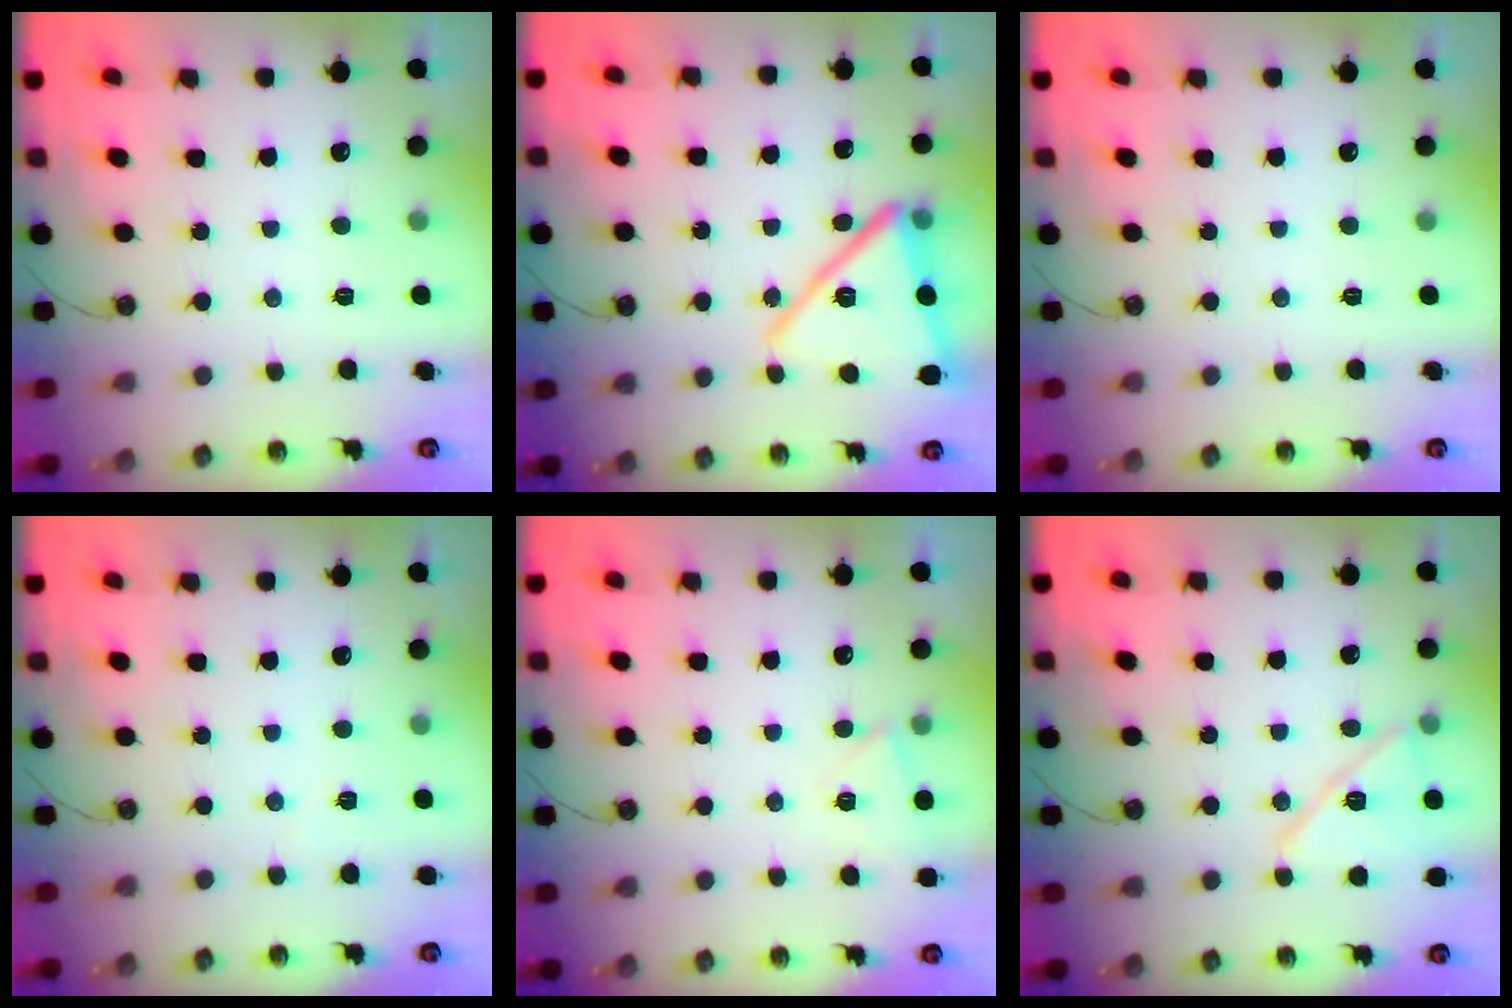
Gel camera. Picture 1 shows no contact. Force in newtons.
{"total": 17.5, "press": 16.8, "slide": 5.1}
{"total": 0.0}
{"total": 1.6, "press": 1.4, "slide": 0.6}
{"total": 4.4, "press": 3.7, "slide": 2.5}
{"total": 13.3, "press": 13.2, "slide": 1.5}